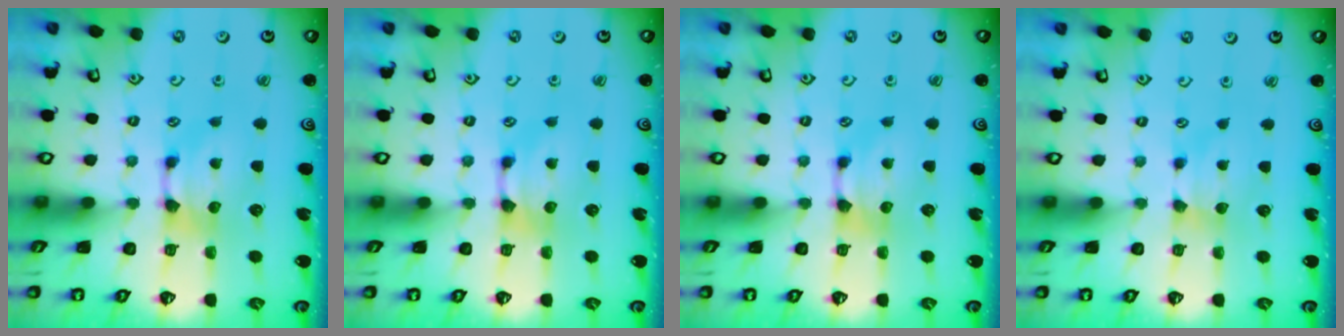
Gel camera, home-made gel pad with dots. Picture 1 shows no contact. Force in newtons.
{"total": 0.0}
{"total": 0.0}
{"total": 1.5, "press": 1.5, "slide": 0.2}